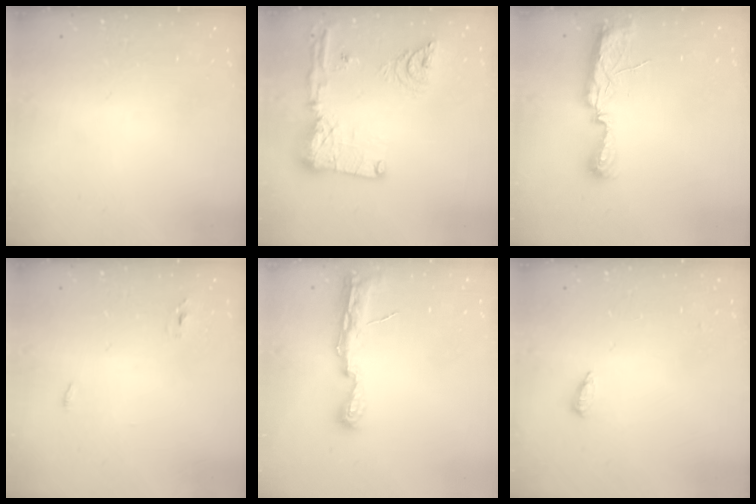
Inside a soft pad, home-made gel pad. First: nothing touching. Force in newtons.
{"total": 20.1, "press": 19.9, "slide": 3.0}
{"total": 8.5, "press": 8.3, "slide": 2.0}
{"total": 2.7, "press": 2.6, "slide": 0.8}
{"total": 8.2, "press": 8.2, "slide": 1.0}
{"total": 3.9, "press": 3.8, "slide": 0.6}